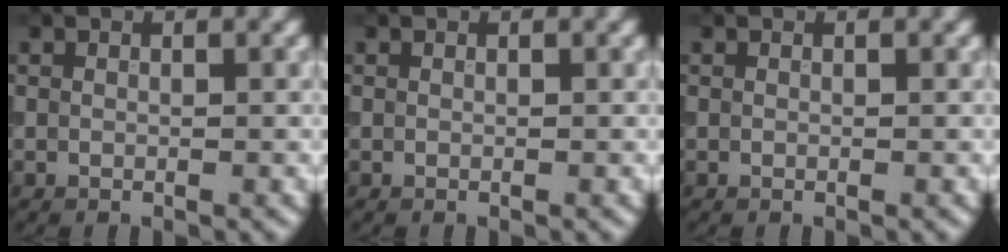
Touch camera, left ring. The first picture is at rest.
{"total": 0.0}
{"total": 0.0}